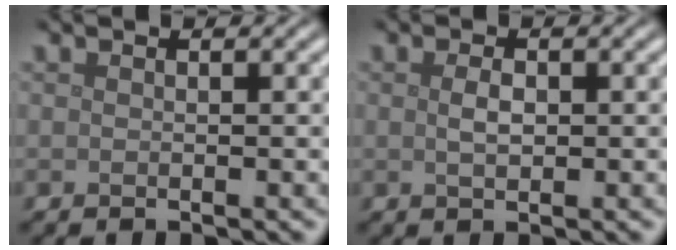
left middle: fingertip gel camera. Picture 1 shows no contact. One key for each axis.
{"total": 1.5, "fx": 0.2, "fy": 0.8, "fz": 1.3, "tx": -0.029, "ty": 0.000, "tz": 0.004}